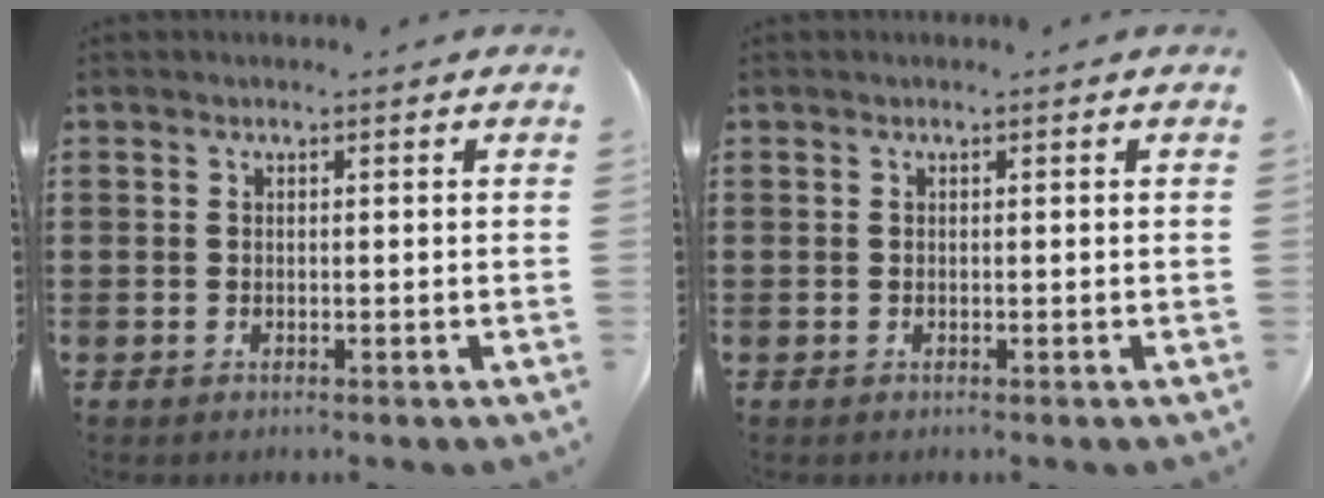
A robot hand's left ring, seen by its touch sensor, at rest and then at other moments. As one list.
[{"total": 0.0}]